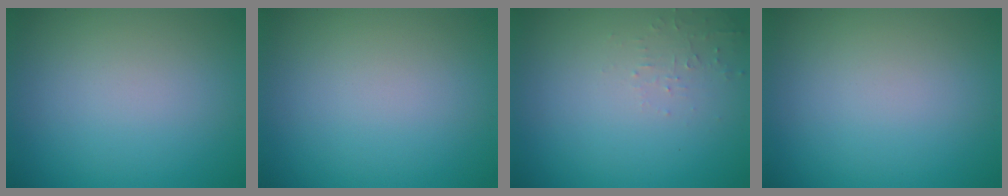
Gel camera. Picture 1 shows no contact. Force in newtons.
{"total": 0.0}
{"total": 1.2, "press": 1.2, "slide": 0.3}
{"total": 0.0}